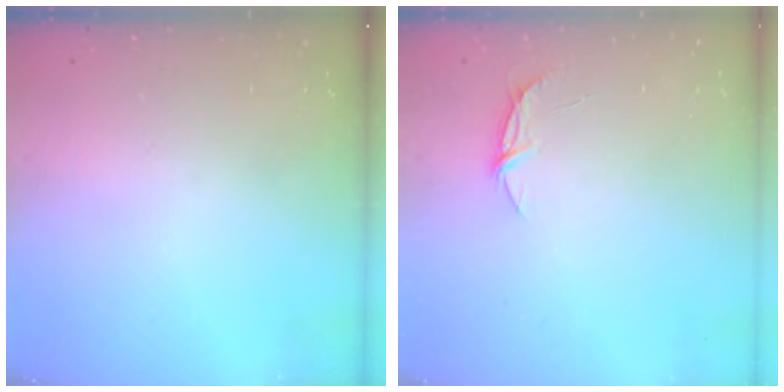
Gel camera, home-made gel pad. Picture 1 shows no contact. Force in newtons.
{"total": 5.6, "press": 5.6, "slide": 0.4}